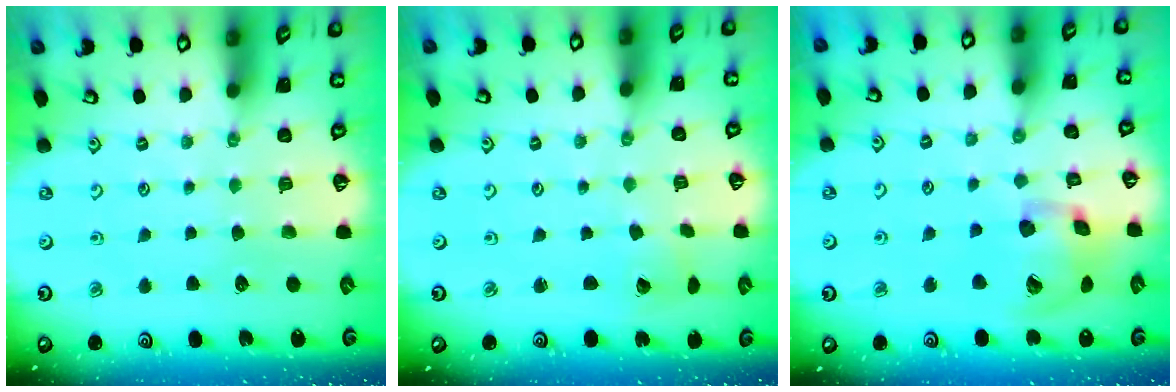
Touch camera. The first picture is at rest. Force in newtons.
{"total": 2.9, "press": 2.9, "slide": 0.1}
{"total": 15.4, "press": 15.2, "slide": 2.5}